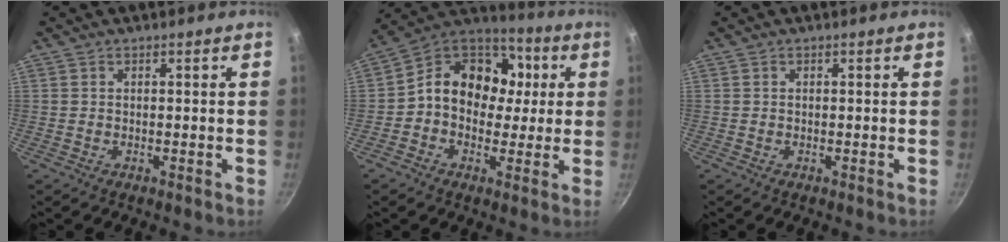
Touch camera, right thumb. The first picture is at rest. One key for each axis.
{"total": 15.6, "fx": 1.2, "fy": 12.6, "fz": 9.0, "tx": -0.110, "ty": 0.034, "tz": -0.005}
{"total": 0.0}